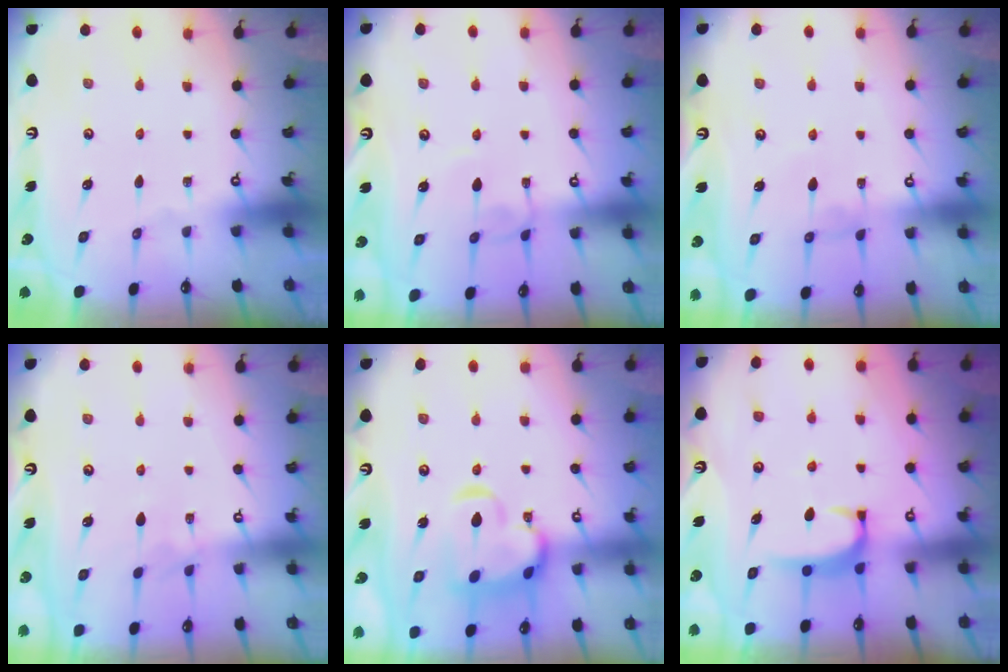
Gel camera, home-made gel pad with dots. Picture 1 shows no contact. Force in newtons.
{"total": 2.4, "press": 2.4, "slide": 0.3}
{"total": 0.0}
{"total": 2.5, "press": 2.5, "slide": 0.4}
{"total": 8.3, "press": 8.1, "slide": 1.8}
{"total": 1.9, "press": 1.8, "slide": 0.5}